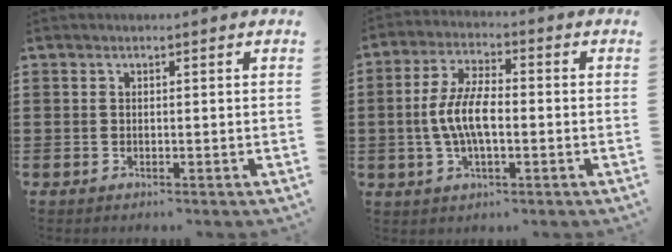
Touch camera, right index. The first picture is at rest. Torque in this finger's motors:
{"motor_torque": [0.80, 0.11, 0.41, 0.21]}